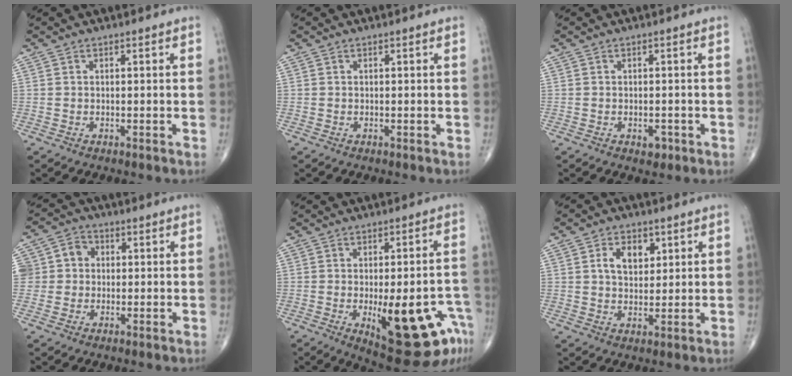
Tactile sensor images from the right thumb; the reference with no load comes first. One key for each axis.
{"total": 0.0}
{"total": 1.9, "fx": -0.8, "fy": 1.2, "fz": 1.2, "tx": -0.010, "ty": 0.001, "tz": -0.009}
{"total": 6.9, "fx": 0.6, "fy": 6.5, "fz": 2.3, "tx": -0.016, "ty": 0.019, "tz": 0.004}
{"total": 18.4, "fx": -6.9, "fy": 6.6, "fz": 15.7, "tx": -0.148, "ty": 0.019, "tz": -0.072}
{"total": 6.2, "fx": 2.2, "fy": 4.0, "fz": 4.2, "tx": -0.048, "ty": -0.010, "tz": 0.037}